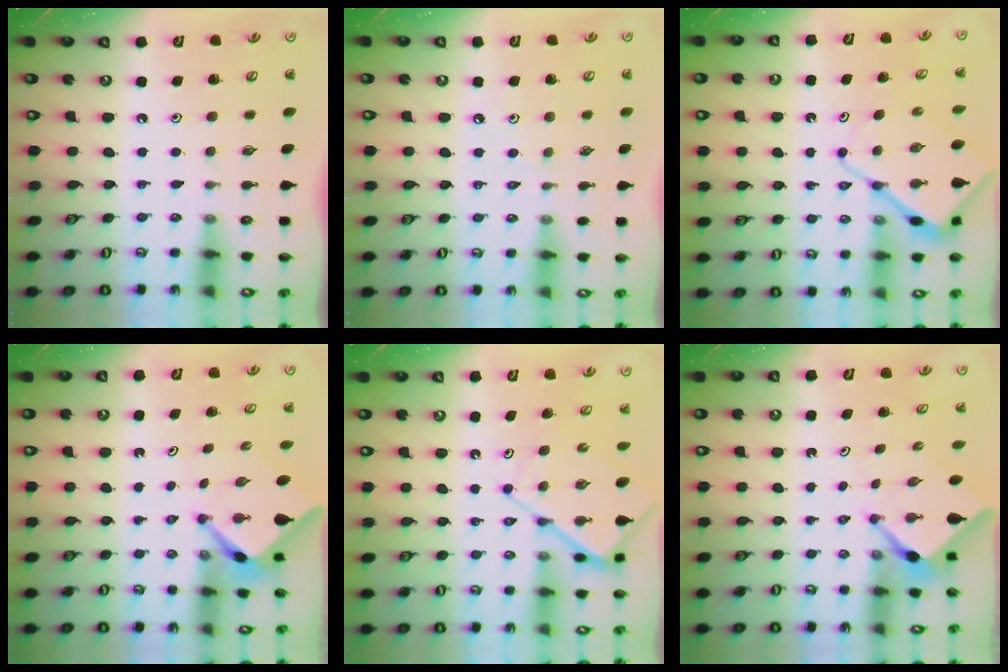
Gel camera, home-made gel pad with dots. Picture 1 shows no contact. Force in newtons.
{"total": 2.9, "press": 2.9, "slide": 0.6}
{"total": 9.7, "press": 9.7, "slide": 1.0}
{"total": 2.8, "press": 2.7, "slide": 0.3}
{"total": 9.3, "press": 9.3, "slide": 1.1}
{"total": 2.4, "press": 2.4, "slide": 0.2}